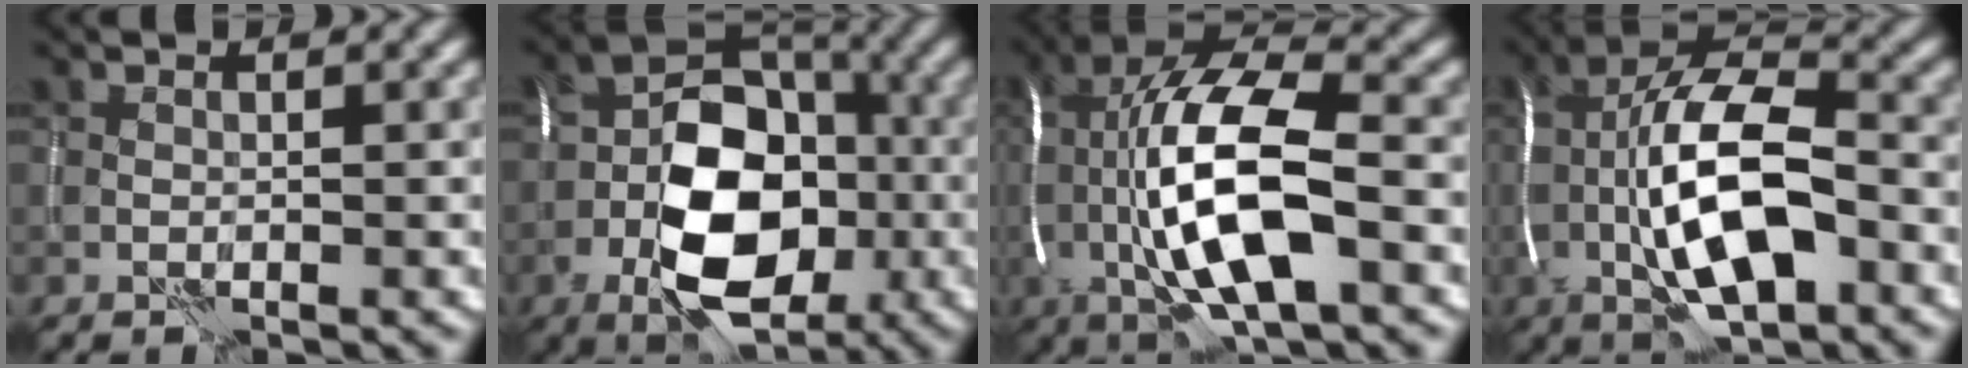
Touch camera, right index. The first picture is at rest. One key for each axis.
{"total": 11.9, "fx": -3.7, "fy": 7.4, "fz": 8.6, "tx": -0.143, "ty": 0.001, "tz": -0.070}
{"total": 13.3, "fx": -2.0, "fy": 5.2, "fz": 12.1, "tx": -0.229, "ty": 0.020, "tz": -0.048}
{"total": 12.1, "fx": -2.1, "fy": 5.3, "fz": 10.7, "tx": -0.193, "ty": 0.016, "tz": -0.049}